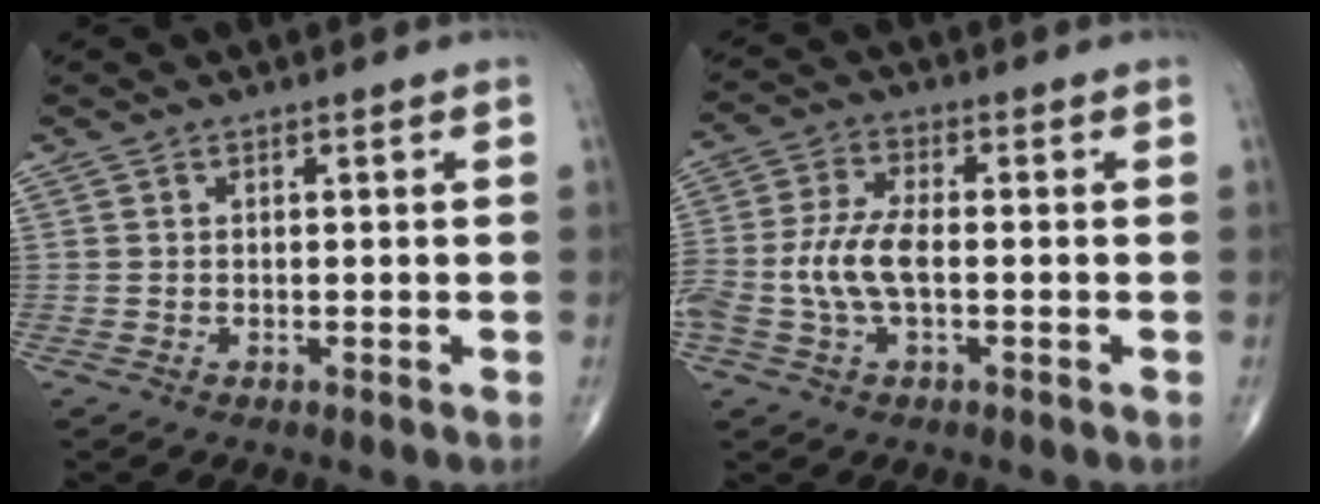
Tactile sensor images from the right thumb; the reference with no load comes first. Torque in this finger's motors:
{"motor_torque": [0.33, 0.12, 0.64, 0.25, 0.13]}